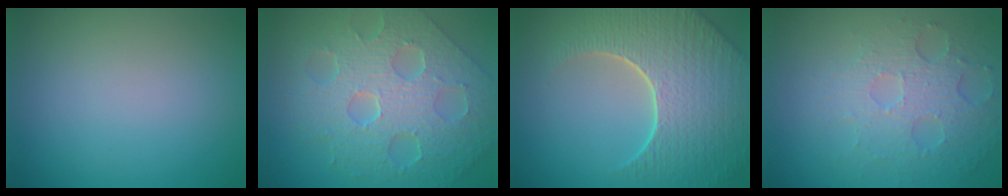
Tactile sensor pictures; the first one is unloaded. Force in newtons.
{"total": 9.7, "press": 6.8, "slide": 6.9}
{"total": 9.1, "press": 6.5, "slide": 6.4}
{"total": 5.0, "press": 3.5, "slide": 3.7}